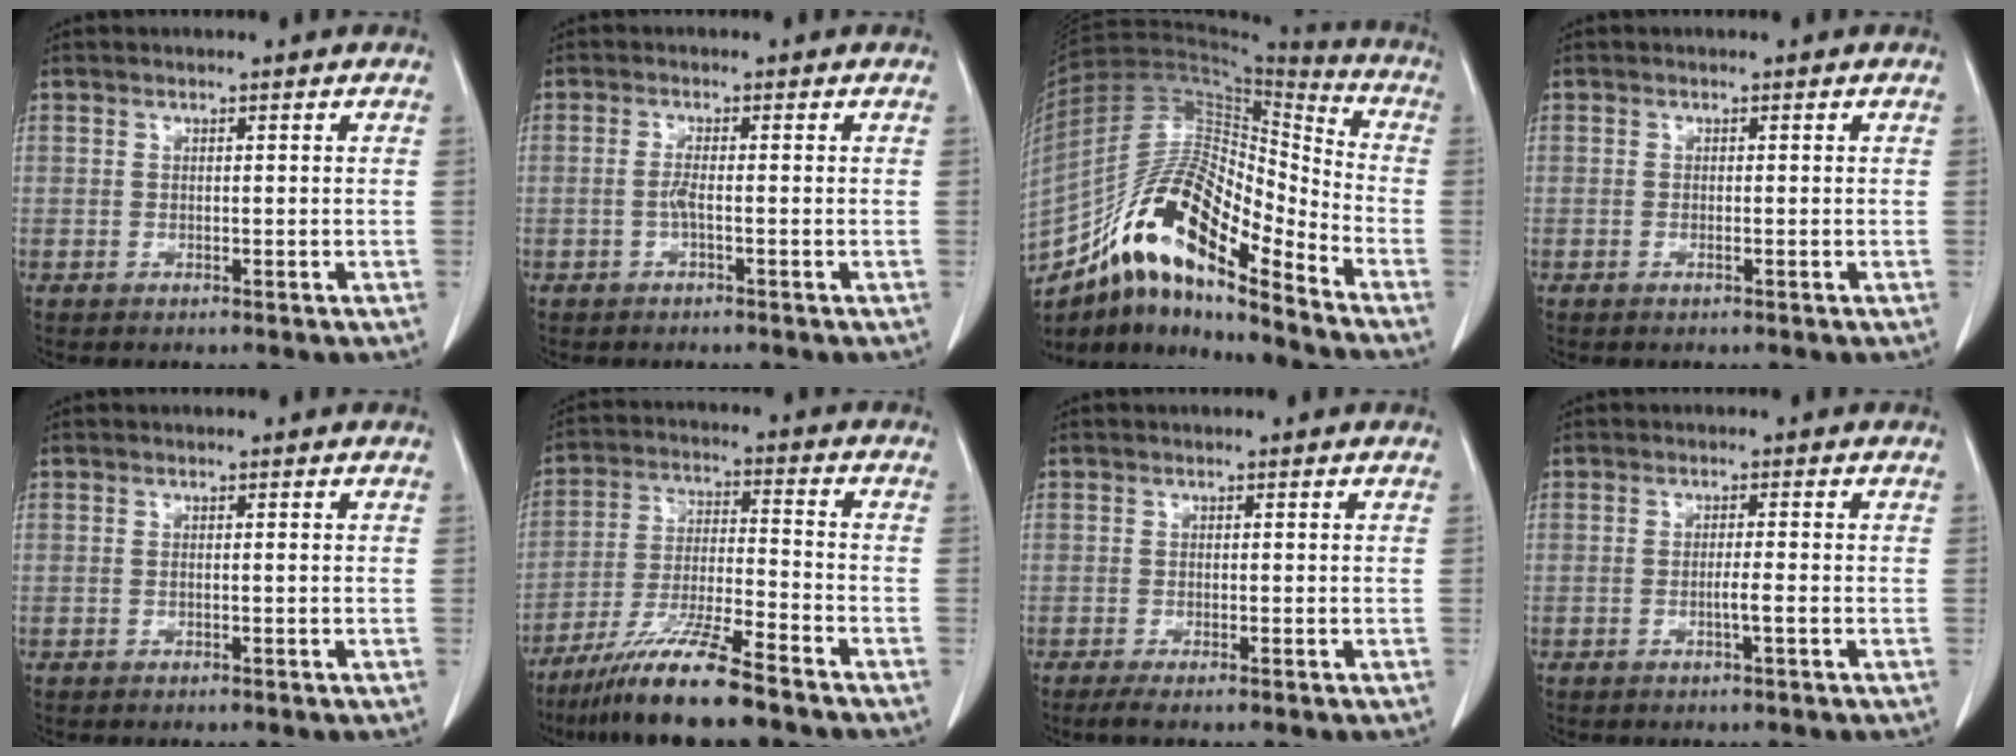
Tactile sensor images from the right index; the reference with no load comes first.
{"total": 1.4, "force": [-0.4, 0.0, 1.3], "torque": [-0.025, 0.002, -0.008]}
{"total": 18.8, "force": [-12.2, 4.5, 13.6], "torque": [-0.261, 0.022, -0.214]}
{"total": 0.0}
{"total": 0.0}
{"total": 11.8, "force": [-9.1, 0.0, 7.6], "torque": [-0.145, -0.028, -0.167]}
{"total": 1.8, "force": [-1.3, -0.2, 1.1], "torque": [-0.023, -0.004, -0.025]}
{"total": 1.6, "force": [-0.5, -0.3, 1.5], "torque": [-0.025, 0.001, -0.008]}